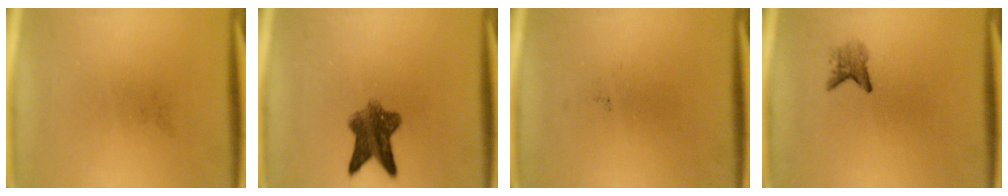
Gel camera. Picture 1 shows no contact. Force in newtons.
{"total": 7.1}
{"total": 0.0}
{"total": 2.0}